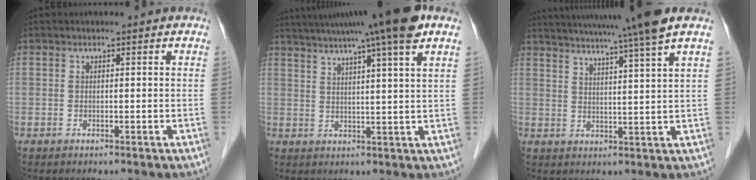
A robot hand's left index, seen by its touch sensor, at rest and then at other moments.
{"total": 15.0, "force": [11.4, -1.2, 9.8], "torque": [-0.163, 0.028, 0.151]}
{"total": 15.3, "force": [12.9, -2.5, 7.9], "torque": [-0.134, -0.019, 0.175]}